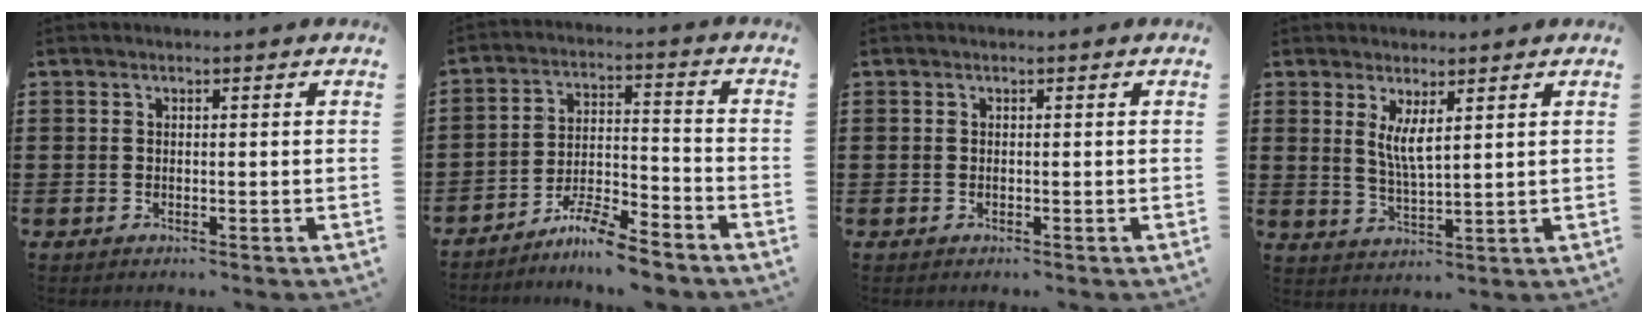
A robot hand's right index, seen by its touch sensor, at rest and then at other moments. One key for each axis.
{"total": 7.4, "fx": -6.8, "fy": 0.5, "fz": 3.0, "tx": -0.058, "ty": 0.007, "tz": -0.129}
{"total": 0.0}
{"total": 4.0, "fx": 1.7, "fy": 0.9, "fz": 3.6, "tx": -0.075, "ty": -0.001, "tz": 0.030}